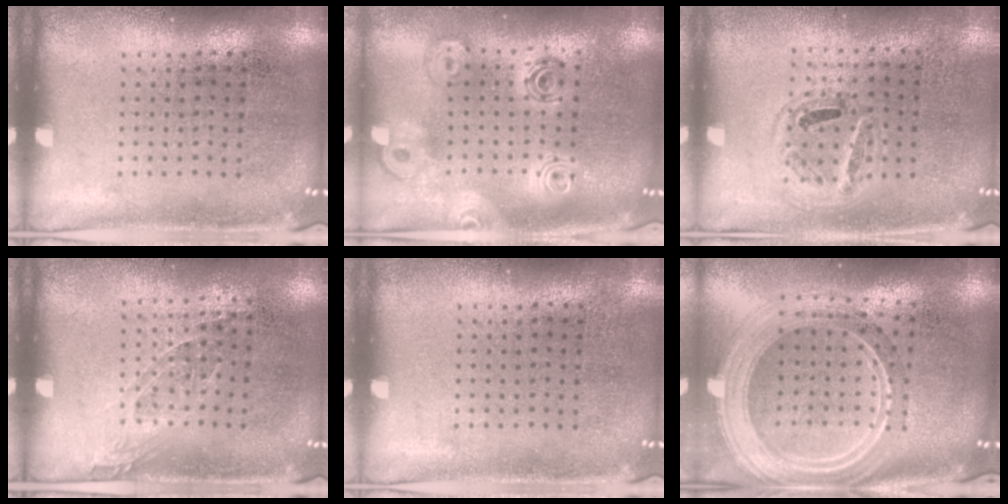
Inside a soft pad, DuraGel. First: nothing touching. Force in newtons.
{"total": 2.1, "press": 1.7, "slide": 1.2}
{"total": 0.9, "press": 0.9, "slide": 0.3}
{"total": 1.0, "press": 0.8, "slide": 0.6}
{"total": 0.0}
{"total": 2.8, "press": 2.3, "slide": 1.5}